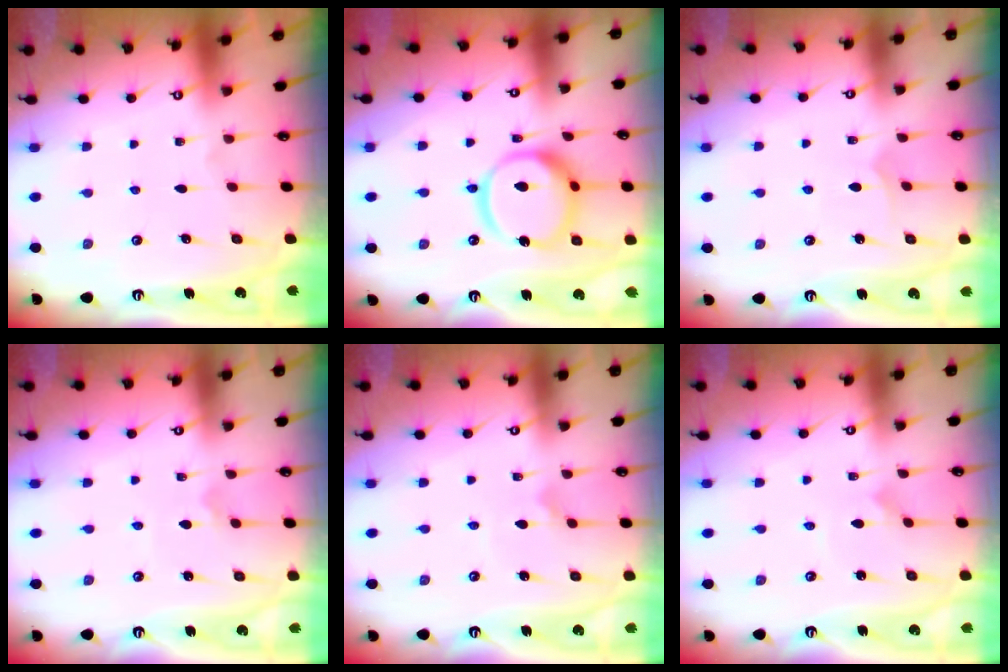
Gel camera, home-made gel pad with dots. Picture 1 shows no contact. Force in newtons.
{"total": 15.6, "press": 15.5, "slide": 1.8}
{"total": 4.4, "press": 4.3, "slide": 0.5}
{"total": 2.3, "press": 2.3, "slide": 0.2}
{"total": 3.0, "press": 3.0, "slide": 0.3}
{"total": 2.5, "press": 2.5, "slide": 0.2}